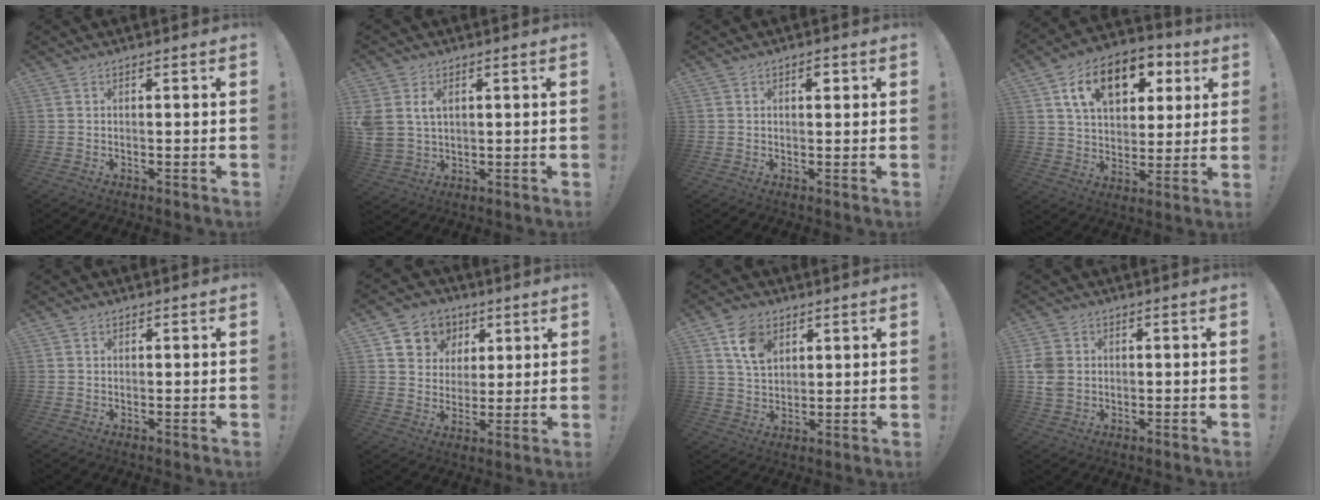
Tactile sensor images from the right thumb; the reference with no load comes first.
{"total": 6.4, "force": [2.3, 5.1, 3.2], "torque": [-0.056, -0.009, 0.044]}
{"total": 2.1, "force": [0.9, 1.4, 1.3], "torque": [-0.004, -0.004, 0.008]}
{"total": 16.6, "force": [7.5, 10.8, 10.1], "torque": [-0.155, -0.025, 0.133]}
{"total": 0.9, "force": [0.5, 0.8, 0.1], "torque": [0.007, -0.002, 0.009]}
{"total": 9.3, "force": [3.9, 8.2, 2.2], "torque": [-0.033, -0.025, 0.081]}
{"total": 9.7, "force": [5.2, 6.5, 4.9], "torque": [-0.082, -0.015, 0.100]}
{"total": 6.4, "force": [0.8, 5.4, 3.3], "torque": [-0.069, 0.003, 0.016]}